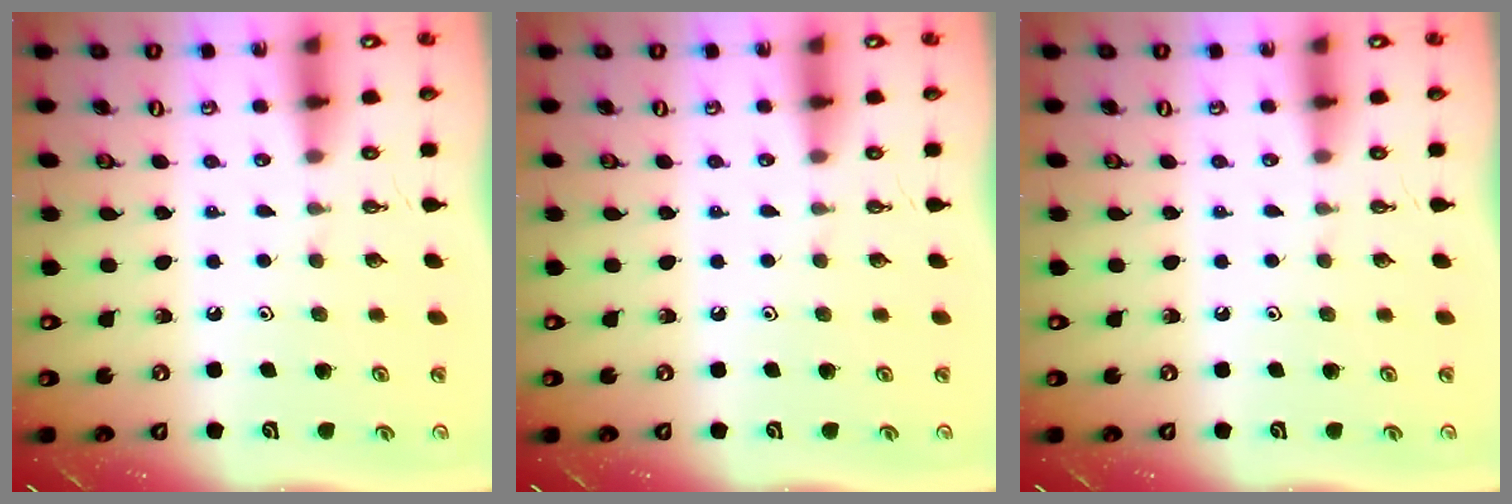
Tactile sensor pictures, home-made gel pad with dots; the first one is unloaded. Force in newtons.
{"total": 0.0}
{"total": 0.0}